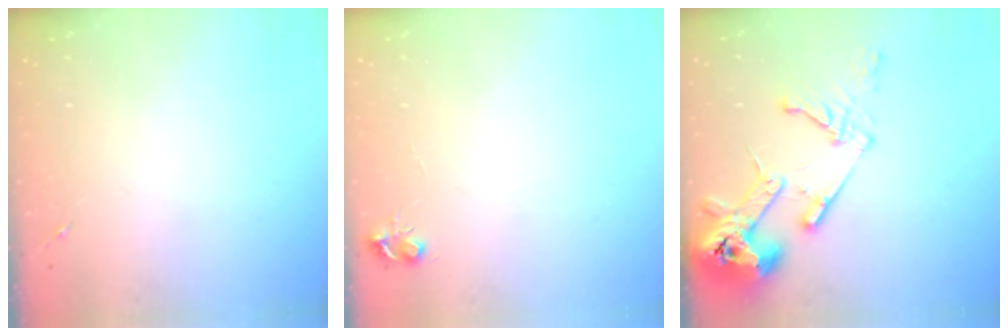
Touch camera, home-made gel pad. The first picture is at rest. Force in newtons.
{"total": 5.3, "press": 5.3, "slide": 0.7}
{"total": 16.7, "press": 16.5, "slide": 2.2}